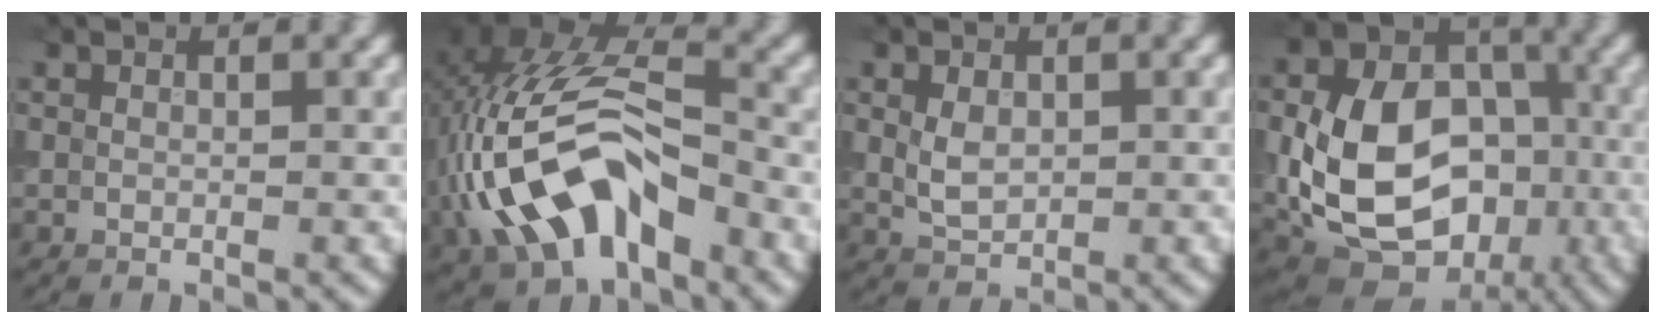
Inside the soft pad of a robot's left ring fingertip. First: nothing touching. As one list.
[{"total": 11.7, "force": [-3.4, 6.2, 9.4], "torque": [-0.191, 0.015, -0.071]}, {"total": 2.3, "force": [0.3, 1.6, 1.6], "torque": [-0.035, -0.001, 0.009]}, {"total": 13.1, "force": [-2.4, 9.6, 8.5], "torque": [-0.172, -0.019, -0.045]}]